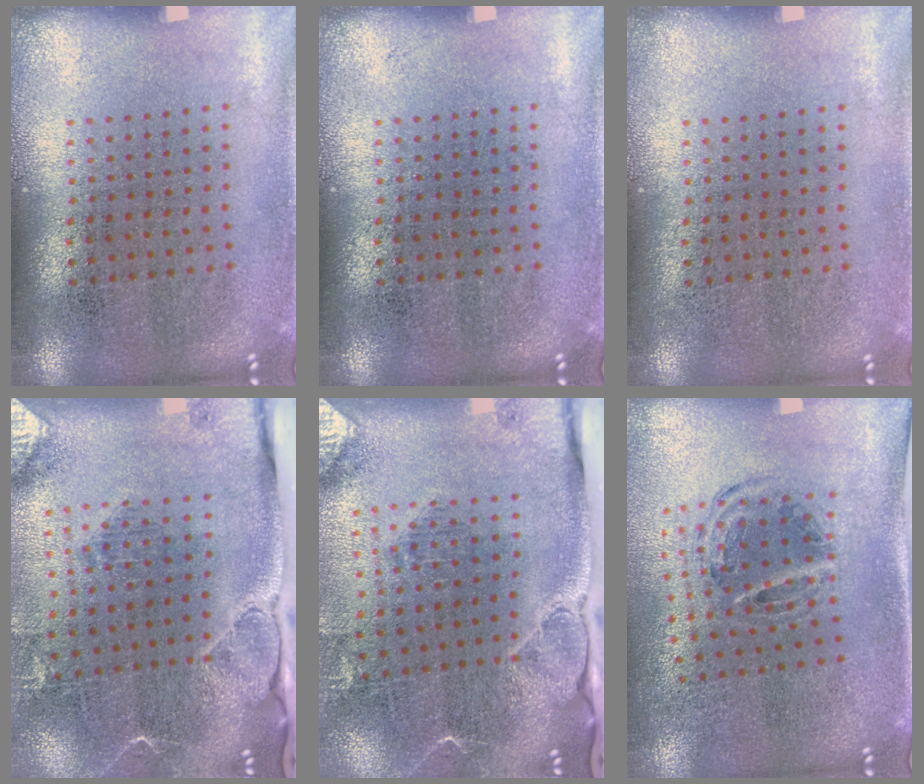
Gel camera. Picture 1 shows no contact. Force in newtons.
{"total": 0.0}
{"total": 0.0}
{"total": 2.8, "press": 2.2, "slide": 1.7}
{"total": 2.9, "press": 2.2, "slide": 1.8}
{"total": 0.9, "press": 0.9, "slide": 0.2}